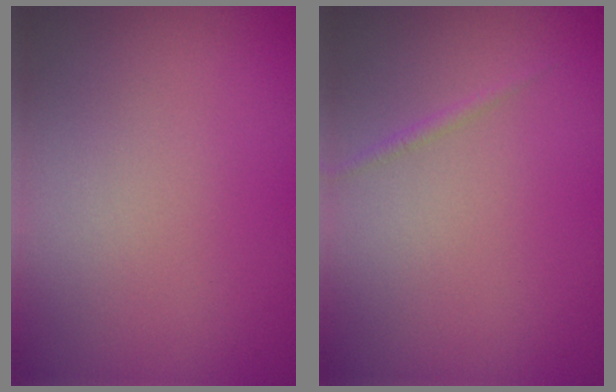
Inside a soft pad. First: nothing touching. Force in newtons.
{"total": 0.6, "press": 0.6, "slide": 0.1}